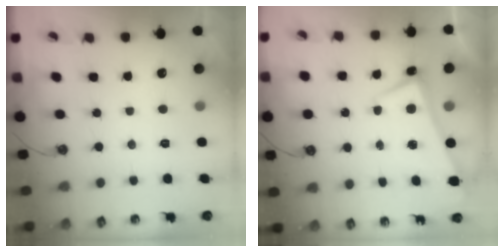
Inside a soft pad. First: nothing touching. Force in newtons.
{"total": 1.2, "press": 0.8, "slide": 0.9}